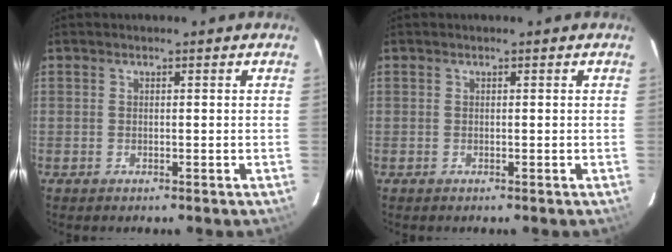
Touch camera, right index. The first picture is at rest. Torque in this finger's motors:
{"motor_torque": [0.01, 0.01, 0.00, 0.00]}